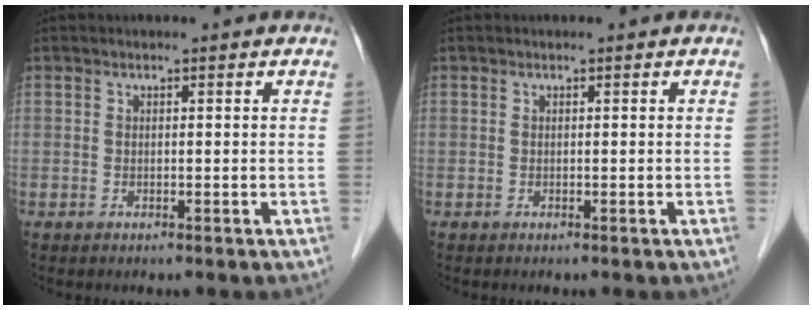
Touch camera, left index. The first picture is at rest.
{"total": 0.0}